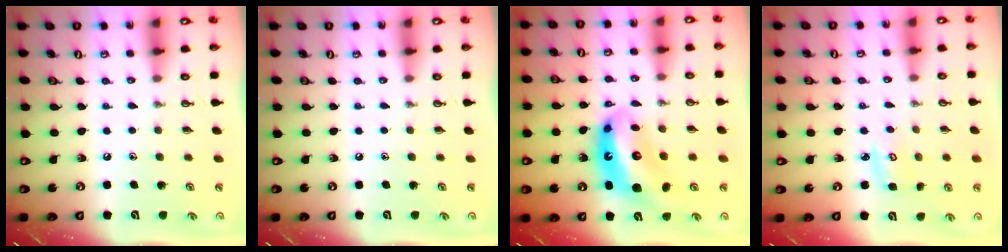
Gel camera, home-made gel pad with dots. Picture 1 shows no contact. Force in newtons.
{"total": 0.0}
{"total": 13.8, "press": 13.7, "slide": 1.3}
{"total": 4.0, "press": 4.0, "slide": 0.4}